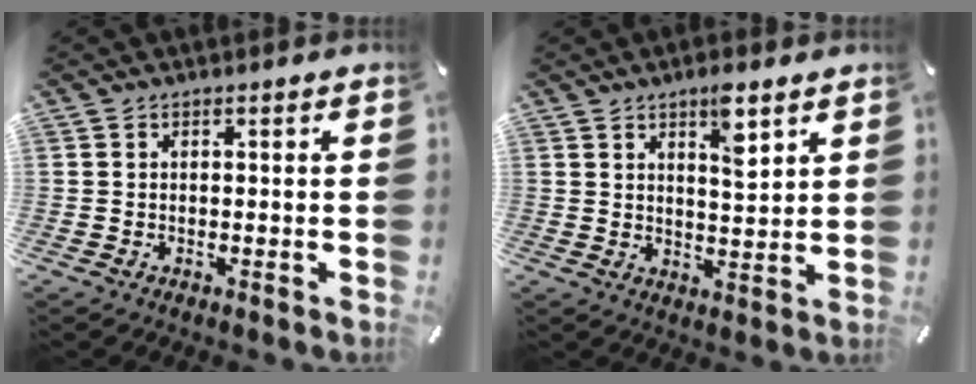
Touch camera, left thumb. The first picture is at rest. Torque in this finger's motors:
{"motor_torque": [0.44, 0.47, 0.07, 0.12, 0.03]}